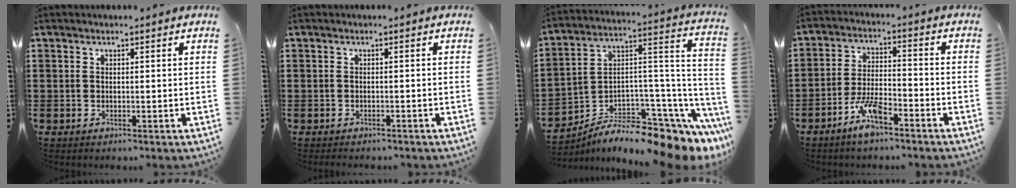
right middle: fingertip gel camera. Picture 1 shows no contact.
{"total": 0.8, "force": [-0.8, 0.1, 0.0], "torque": [-0.002, 0.000, -0.017]}
{"total": 7.4, "force": [-5.7, 2.1, 4.2], "torque": [-0.080, -0.013, -0.109]}
{"total": 6.3, "force": [-4.6, 1.7, 4.0], "torque": [-0.092, 0.004, -0.091]}